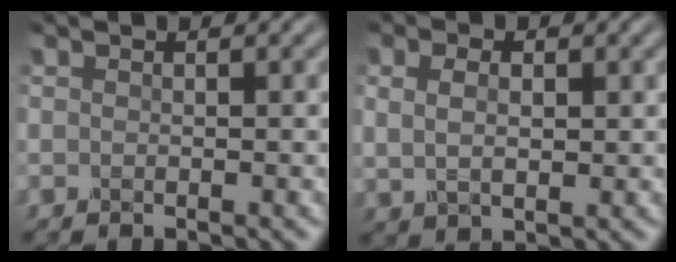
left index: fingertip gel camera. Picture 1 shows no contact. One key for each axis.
{"total": 3.4, "fx": 1.1, "fy": 2.0, "fz": 2.5, "tx": -0.044, "ty": 0.002, "tz": 0.019}